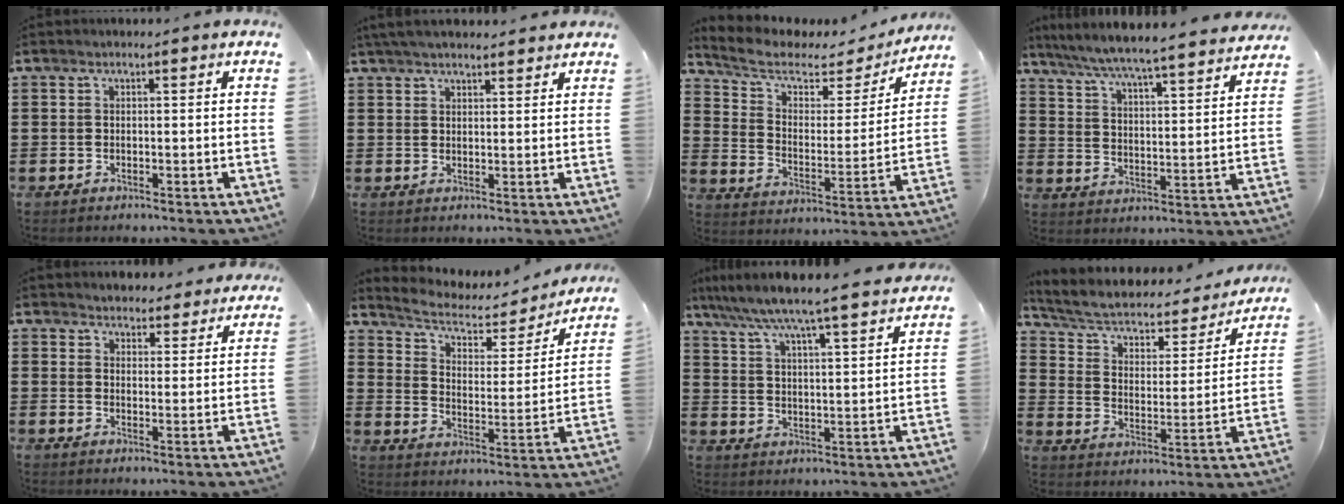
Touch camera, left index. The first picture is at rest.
{"total": 3.6, "force": [3.3, 0.4, 1.2], "torque": [-0.032, -0.002, 0.064]}
{"total": 6.0, "force": [4.4, 2.9, 3.0], "torque": [-0.083, -0.022, 0.071]}
{"total": 5.5, "force": [5.3, -0.8, 1.5], "torque": [-0.055, -0.045, 0.084]}
{"total": 3.4, "force": [3.3, 0.8, -0.3], "torque": [-0.009, -0.010, 0.062]}
{"total": 4.4, "force": [3.3, 1.9, 2.1], "torque": [-0.061, -0.020, 0.047]}
{"total": 5.9, "force": [5.4, -1.1, 2.1], "torque": [-0.065, -0.043, 0.084]}
{"total": 4.3, "force": [2.9, 2.3, 2.1], "torque": [-0.059, -0.023, 0.042]}